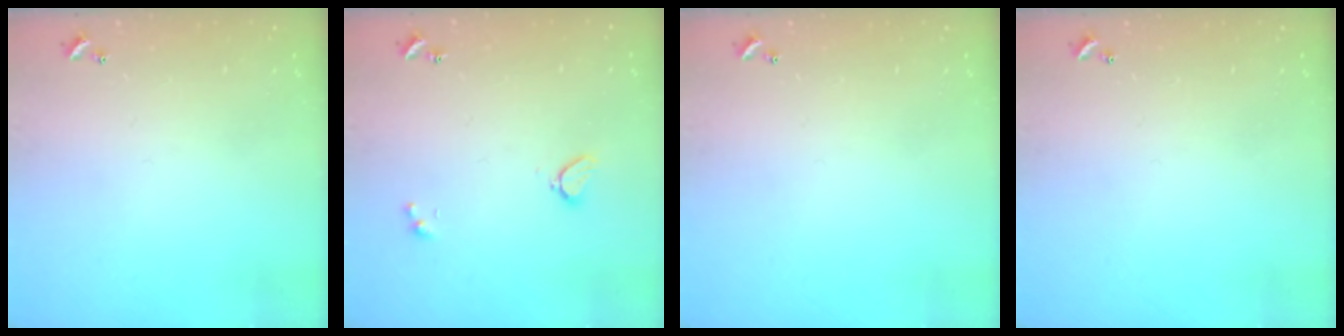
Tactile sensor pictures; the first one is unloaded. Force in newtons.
{"total": 2.1, "press": 2.0, "slide": 0.5}
{"total": 0.0}
{"total": 0.0}